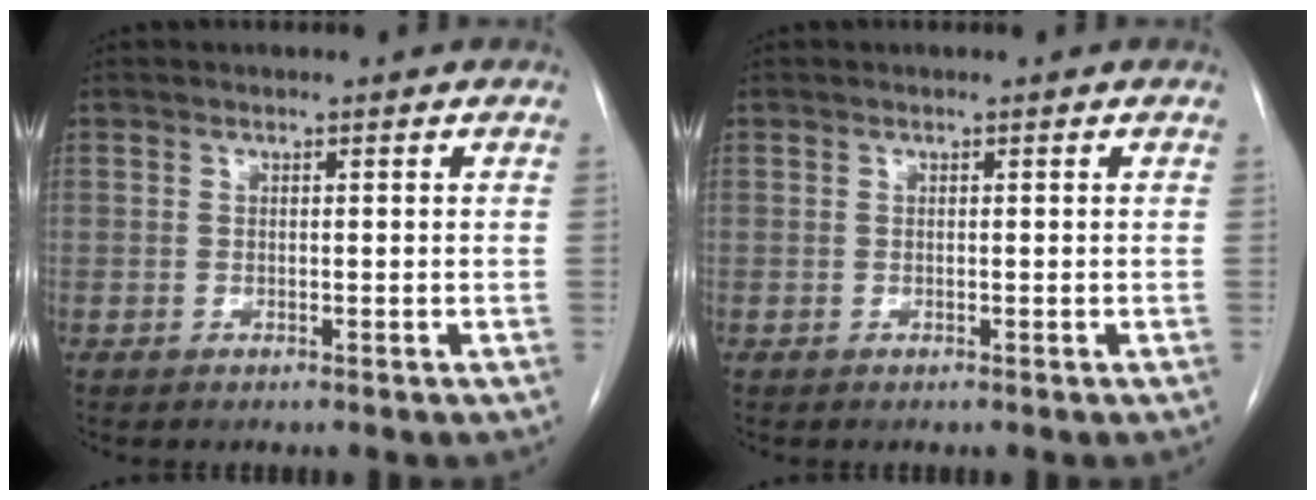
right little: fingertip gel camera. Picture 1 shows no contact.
{"total": 0.0}